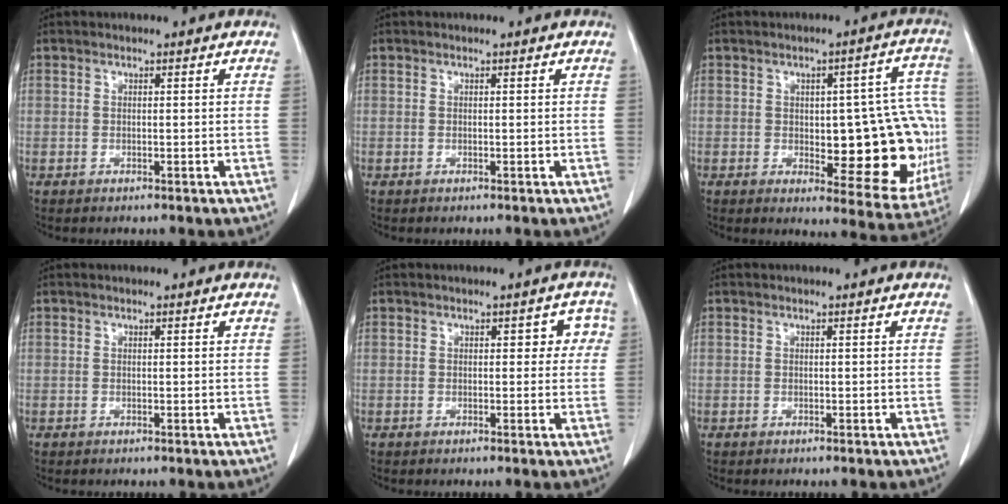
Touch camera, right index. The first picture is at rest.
{"total": 0.0}
{"total": 18.7, "force": [-1.7, 6.9, 17.3], "torque": [-0.151, 0.024, -0.001]}
{"total": 0.0}
{"total": 3.2, "force": [0.7, 2.0, 2.4], "torque": [-0.010, 0.020, 0.004]}
{"total": 0.0}